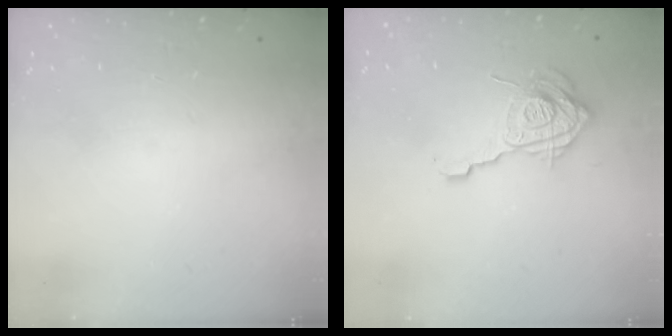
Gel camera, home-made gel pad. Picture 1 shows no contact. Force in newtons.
{"total": 15.6, "press": 15.6, "slide": 1.4}